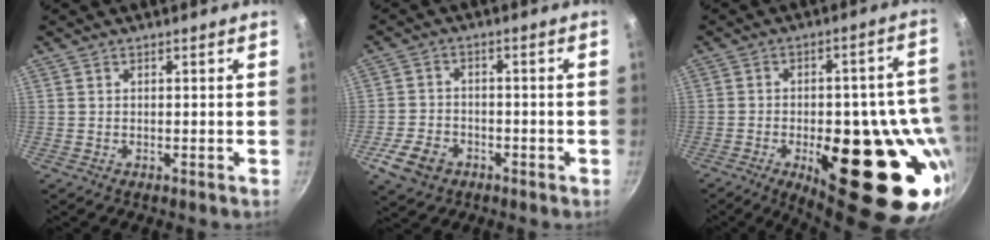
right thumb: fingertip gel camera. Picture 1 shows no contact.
{"total": 7.2, "force": [-3.5, 5.2, 3.6], "torque": [-0.064, 0.023, -0.062]}
{"total": 27.2, "force": [-9.4, 11.1, 23.0], "torque": [-0.237, 0.010, -0.116]}